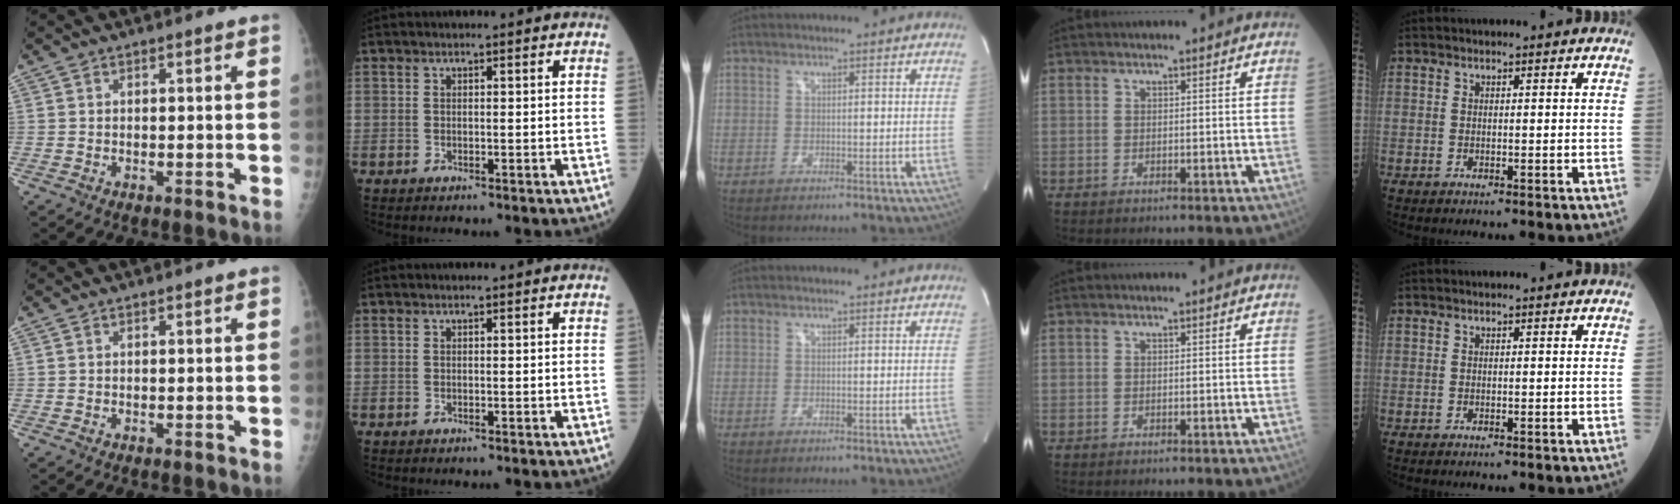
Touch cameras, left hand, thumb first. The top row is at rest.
{}